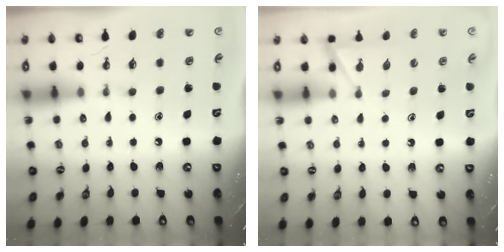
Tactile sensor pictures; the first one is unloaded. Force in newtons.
{"total": 4.6, "press": 4.6, "slide": 0.5}